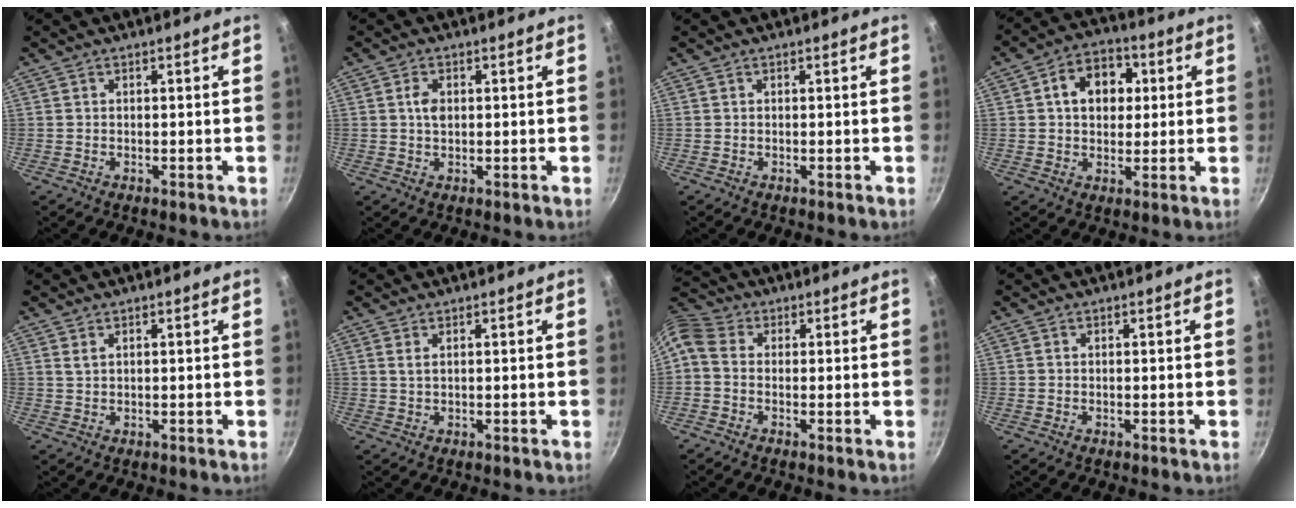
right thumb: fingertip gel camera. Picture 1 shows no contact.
{"total": 2.8, "force": [0.5, 1.8, 2.0], "torque": [-0.034, 0.000, 0.008]}
{"total": 0.0}
{"total": 10.8, "force": [2.4, 8.1, 6.7], "torque": [-0.069, 0.012, 0.025]}
{"total": 1.4, "force": [0.8, 0.8, 0.9], "torque": [-0.017, -0.001, 0.017]}
{"total": 1.4, "force": [0.7, 0.7, 1.1], "torque": [-0.023, -0.002, 0.013]}
{"total": 7.3, "force": [-0.4, 5.7, 4.6], "torque": [-0.106, 0.030, -0.023]}
{"total": 0.0}